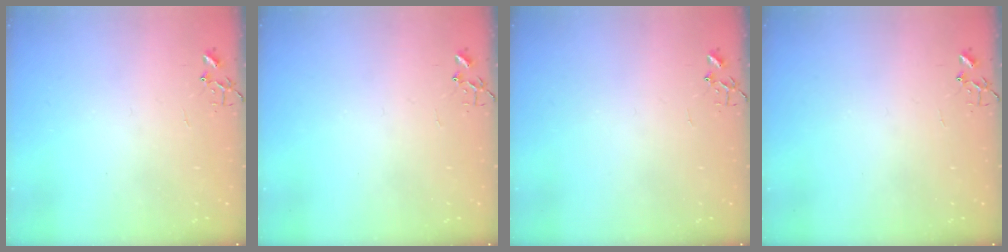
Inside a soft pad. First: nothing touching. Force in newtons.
{"total": 0.0}
{"total": 0.0}
{"total": 0.0}